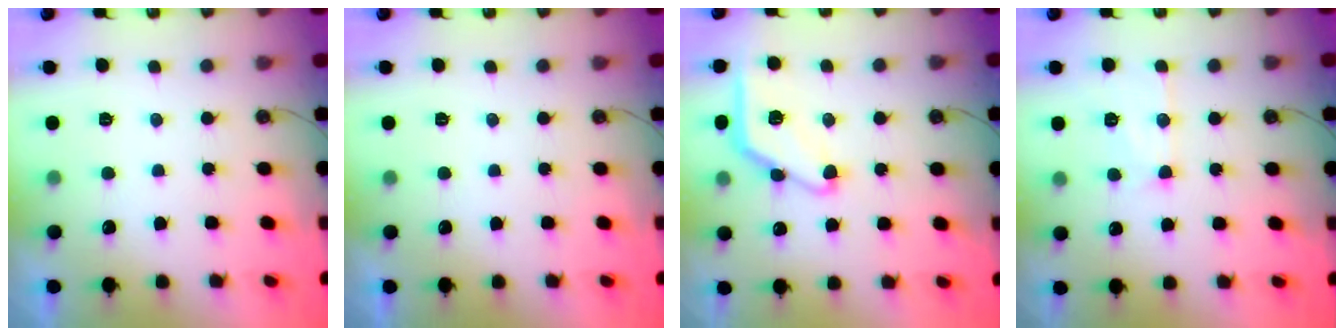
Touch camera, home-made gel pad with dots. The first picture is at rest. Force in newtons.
{"total": 0.0}
{"total": 12.4, "press": 12.4, "slide": 0.1}
{"total": 9.7, "press": 9.7, "slide": 0.8}